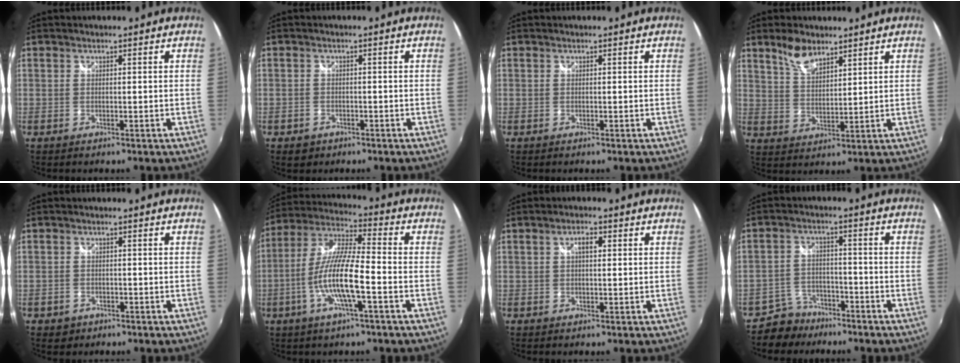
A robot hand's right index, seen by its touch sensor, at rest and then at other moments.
{"total": 2.7, "force": [-1.5, 2.2, 0.7], "torque": [-0.022, -0.001, -0.023]}
{"total": 0.0}
{"total": 6.3, "force": [4.7, 2.6, 3.3], "torque": [-0.056, 0.003, 0.092]}
{"total": 2.7, "force": [-1.3, 2.2, 0.6], "torque": [-0.020, -0.001, -0.019]}
{"total": 12.8, "force": [-4.3, 1.8, 11.9], "torque": [-0.238, -0.005, -0.083]}
{"total": 2.3, "force": [0.6, 1.0, 2.0], "torque": [-0.035, 0.007, 0.007]}
{"total": 6.5, "force": [-5.1, 3.9, 0.5], "torque": [-0.027, 0.015, -0.088]}